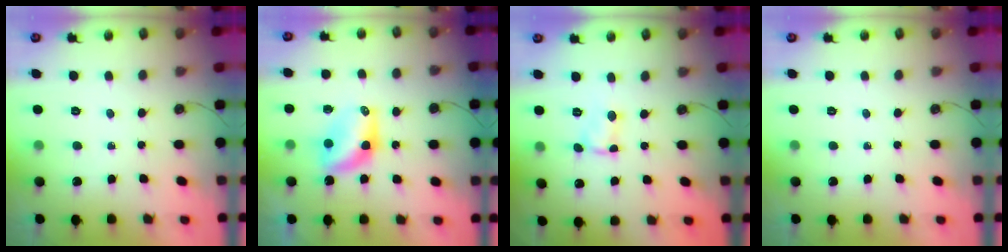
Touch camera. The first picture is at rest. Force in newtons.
{"total": 7.8, "press": 7.7, "slide": 0.4}
{"total": 2.7, "press": 2.7, "slide": 0.4}
{"total": 0.0}